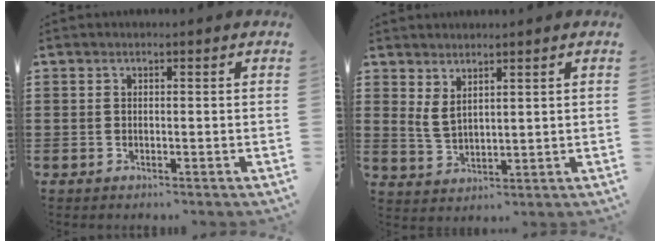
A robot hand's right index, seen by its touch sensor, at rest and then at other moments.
{"total": 2.7, "force": [2.0, 0.8, 1.7], "torque": [-0.045, 0.000, 0.036]}